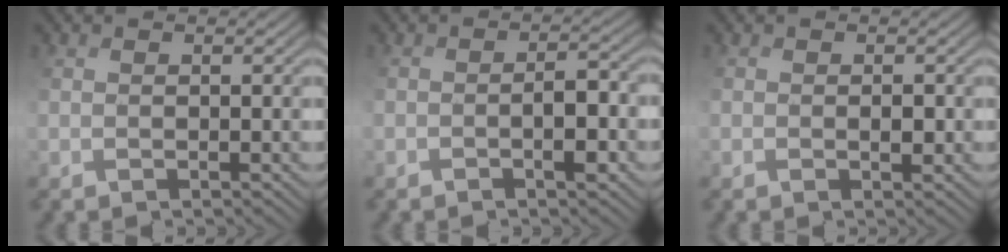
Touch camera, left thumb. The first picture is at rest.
{"total": 3.5, "force": [-1.6, 1.2, 2.8], "torque": [-0.034, 0.009, -0.022]}
{"total": 1.6, "force": [0.1, 1.1, 1.2], "torque": [-0.023, -0.001, 0.006]}